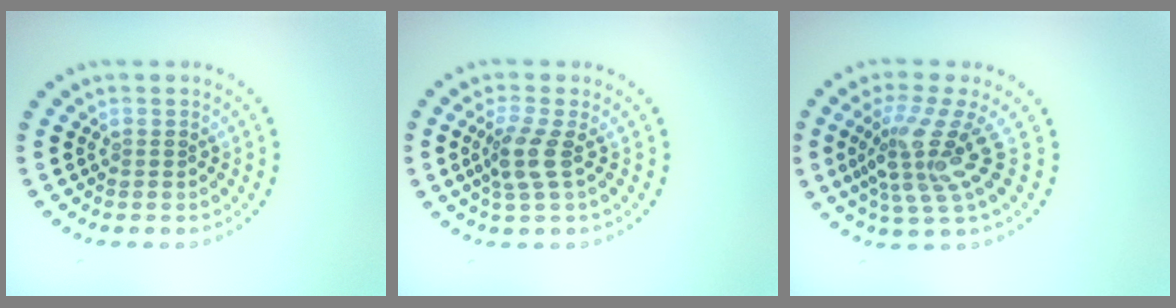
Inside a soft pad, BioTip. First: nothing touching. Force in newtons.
{"total": 2.6, "press": 2.0, "slide": 1.7}
{"total": 4.7, "press": 3.1, "slide": 3.5}